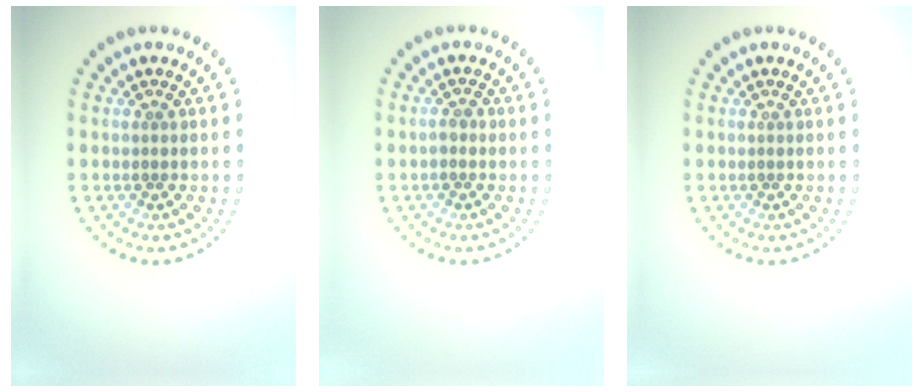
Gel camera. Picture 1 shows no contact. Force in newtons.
{"total": 1.0, "press": 0.9, "slide": 0.4}
{"total": 0.0}